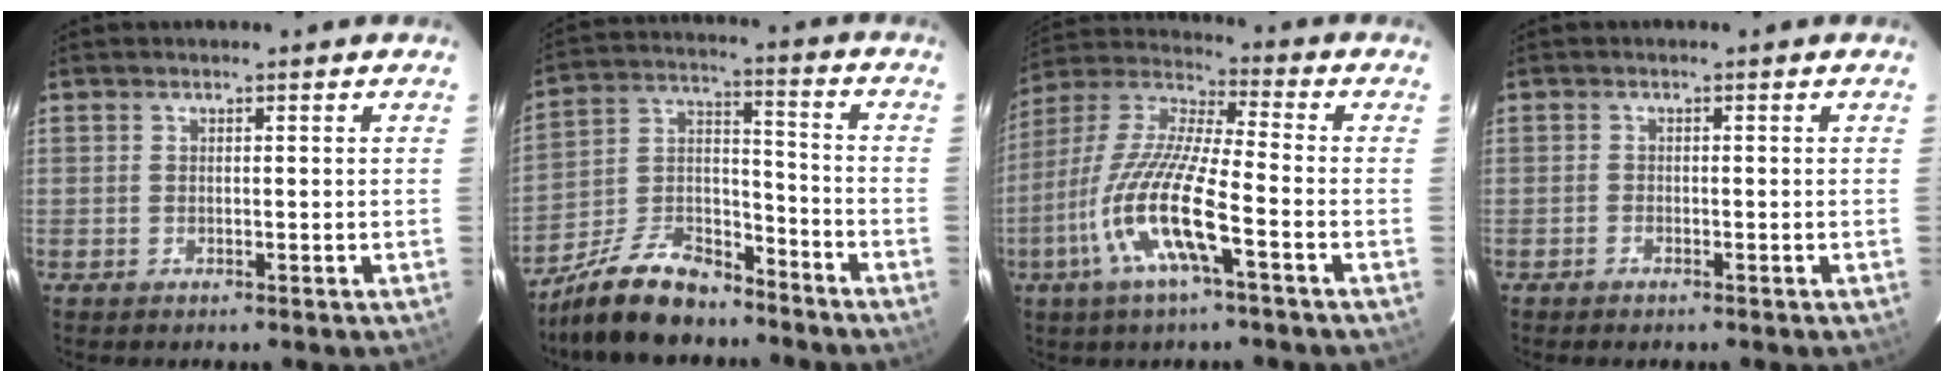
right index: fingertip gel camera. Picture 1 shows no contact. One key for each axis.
{"total": 15.1, "fx": -11.4, "fy": 6.6, "fz": 7.2, "tx": -0.160, "ty": 0.022, "tz": -0.198}
{"total": 15.6, "fx": -6.3, "fy": 2.2, "fz": 14.1, "tx": -0.290, "ty": -0.014, "tz": -0.130}
{"total": 1.0, "fx": -0.9, "fy": 0.5, "fz": 0.3, "tx": -0.011, "ty": 0.001, "tz": -0.019}